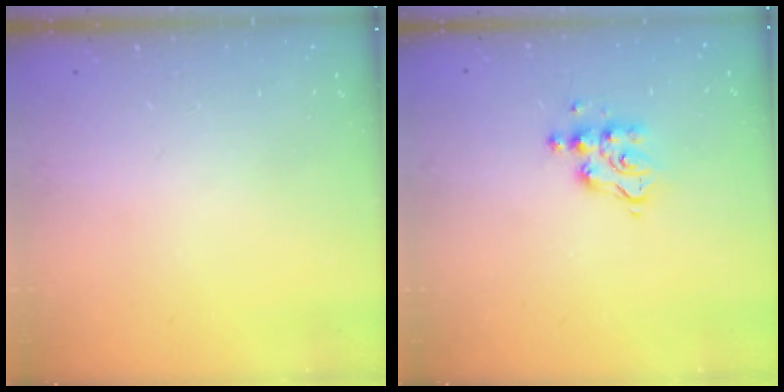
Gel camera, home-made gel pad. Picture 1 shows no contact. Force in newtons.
{"total": 6.0, "press": 6.0, "slide": 0.2}